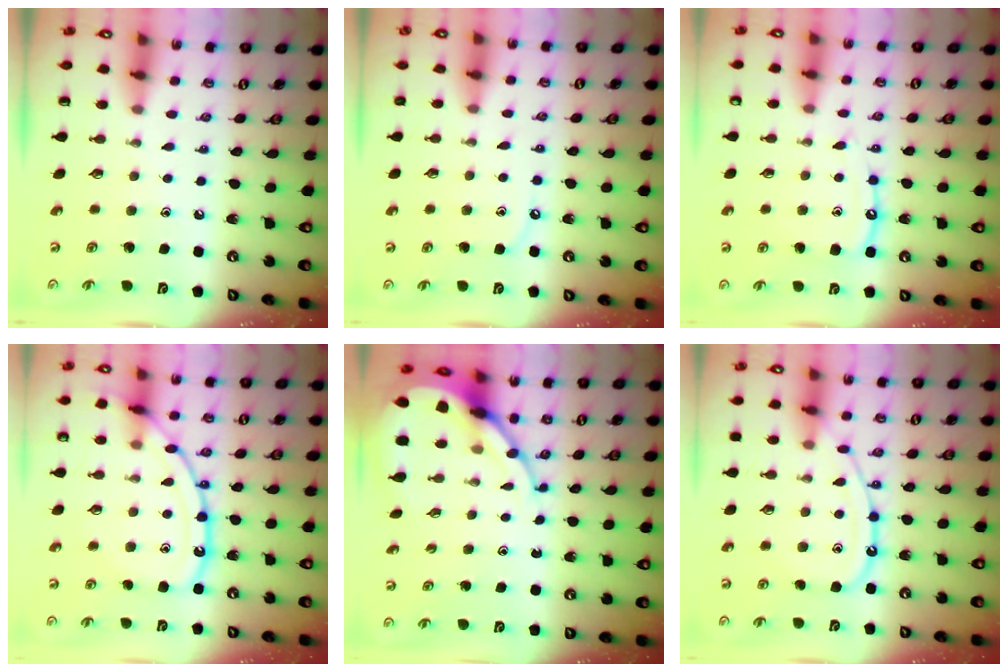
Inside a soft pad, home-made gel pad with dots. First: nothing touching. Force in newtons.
{"total": 5.2, "press": 5.1, "slide": 0.7}
{"total": 10.0, "press": 9.9, "slide": 0.9}
{"total": 14.9, "press": 14.9, "slide": 1.0}
{"total": 10.3, "press": 10.3, "slide": 1.1}
{"total": 12.3, "press": 12.3, "slide": 1.1}